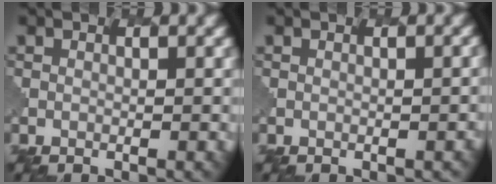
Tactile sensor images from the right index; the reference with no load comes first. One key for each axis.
{"total": 0.6, "fx": 0.0, "fy": 0.3, "fz": 0.5, "tx": 0.003, "ty": 0.004, "tz": 0.001}